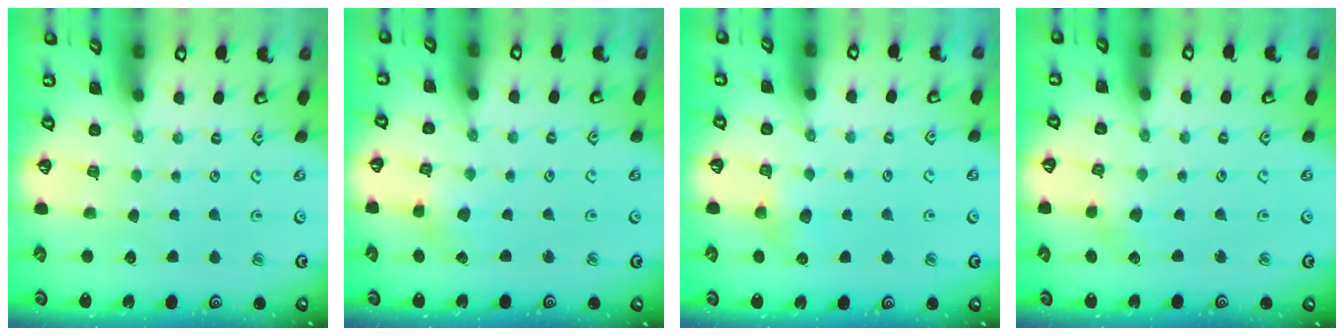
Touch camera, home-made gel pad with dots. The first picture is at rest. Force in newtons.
{"total": 2.6, "press": 2.6, "slide": 0.2}
{"total": 4.4, "press": 4.3, "slide": 0.3}
{"total": 2.5, "press": 2.5, "slide": 0.5}